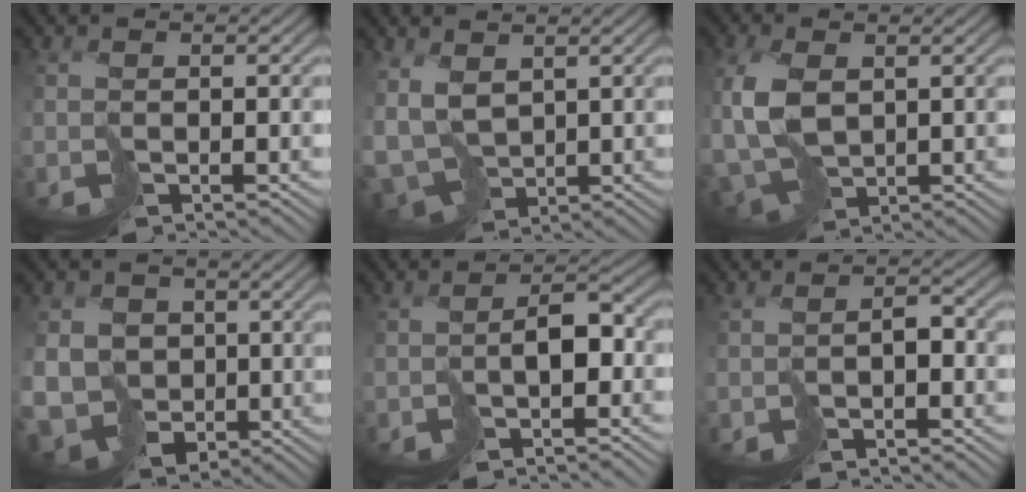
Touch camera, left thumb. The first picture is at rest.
{"total": 6.6, "force": [0.9, 4.7, 4.5], "torque": [-0.130, -0.021, 0.024]}
{"total": 7.9, "force": [0.4, 4.9, 6.2], "torque": [-0.166, -0.001, 0.010]}
{"total": 10.3, "force": [-0.9, 9.3, 4.2], "torque": [-0.122, -0.030, -0.032]}
{"total": 3.2, "force": [-1.9, 1.1, 2.3], "torque": [-0.025, 0.007, -0.037]}
{"total": 2.1, "force": [-1.5, 0.9, 1.1], "torque": [-0.011, 0.000, -0.028]}